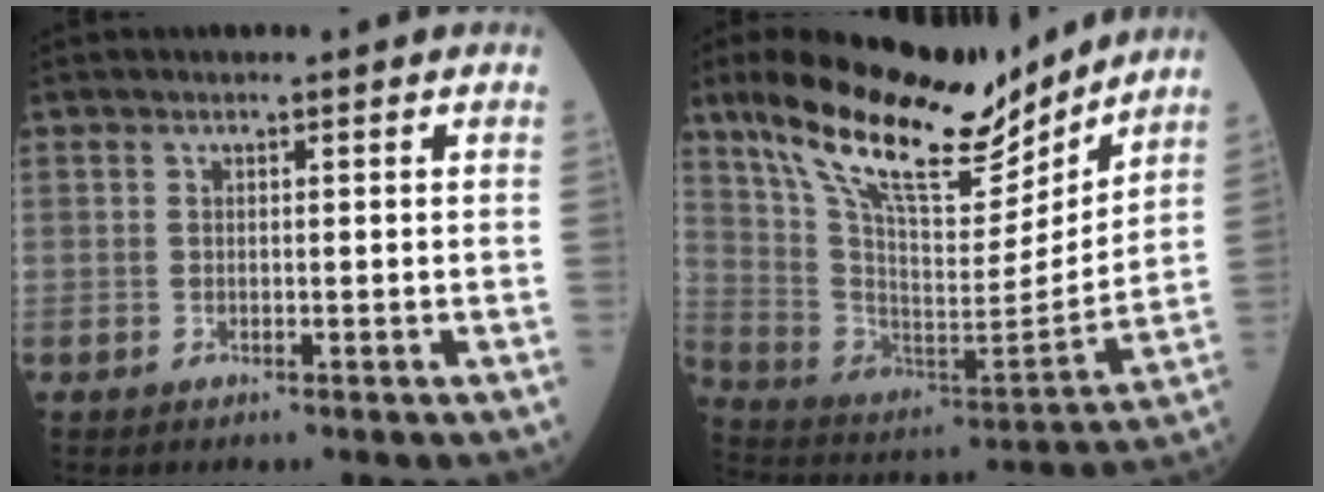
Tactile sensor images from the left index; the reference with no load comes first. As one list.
[{"total": 21.3, "force": [16.0, 5.8, 12.9], "torque": [-0.229, -0.002, 0.282]}]